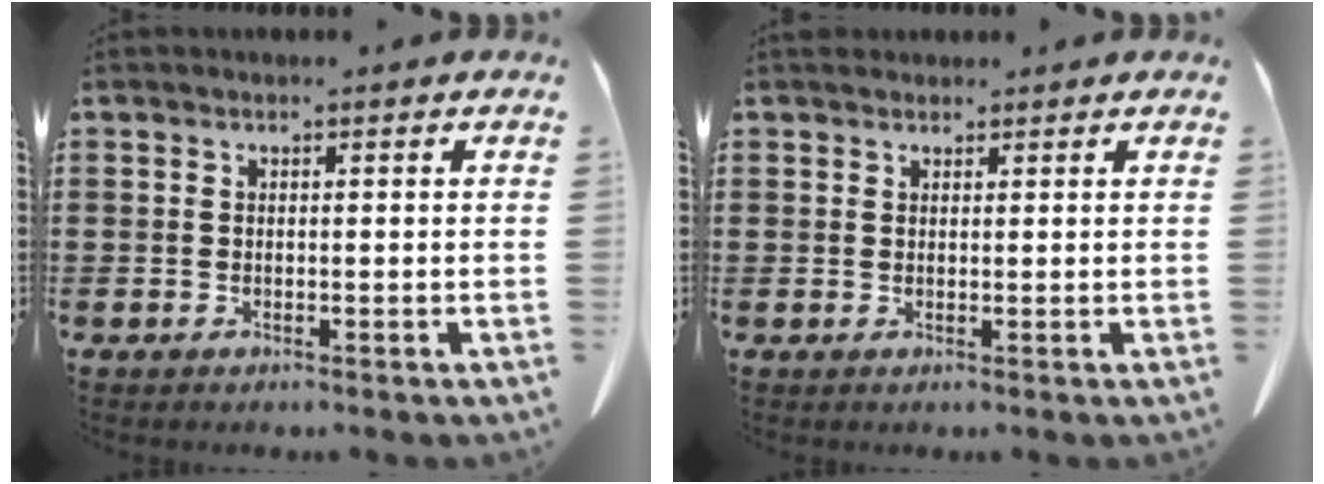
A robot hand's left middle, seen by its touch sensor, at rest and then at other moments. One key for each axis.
{"total": 1.3, "fx": 1.2, "fy": 0.5, "fz": 0.1, "tx": -0.005, "ty": 0.000, "tz": 0.025}